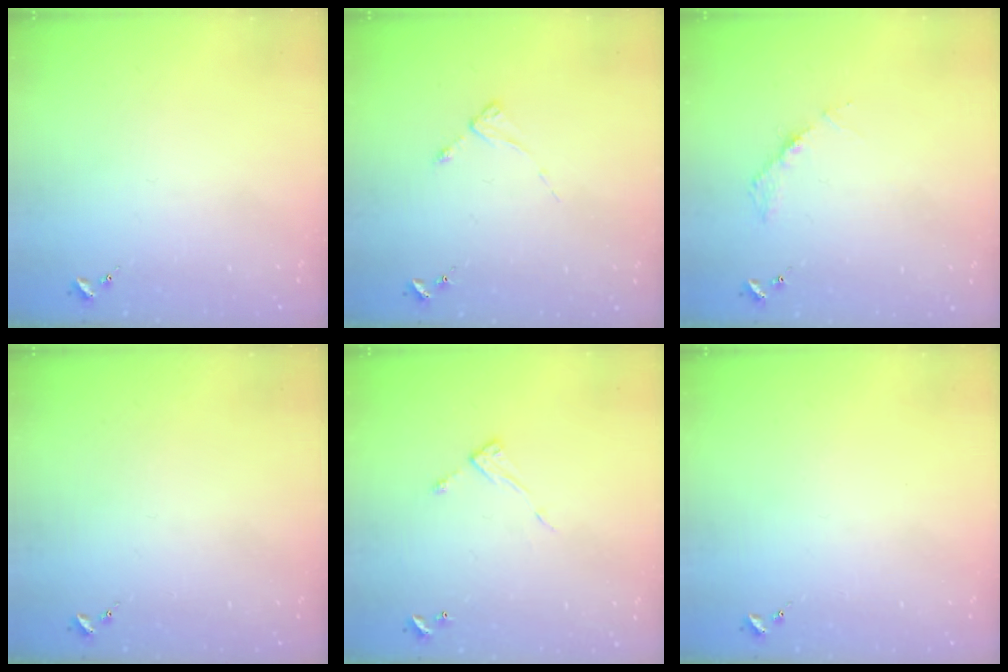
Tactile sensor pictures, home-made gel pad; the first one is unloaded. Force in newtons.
{"total": 2.4, "press": 2.4, "slide": 0.3}
{"total": 3.6, "press": 3.6, "slide": 0.5}
{"total": 0.0}
{"total": 6.7, "press": 6.7, "slide": 0.2}
{"total": 0.0}